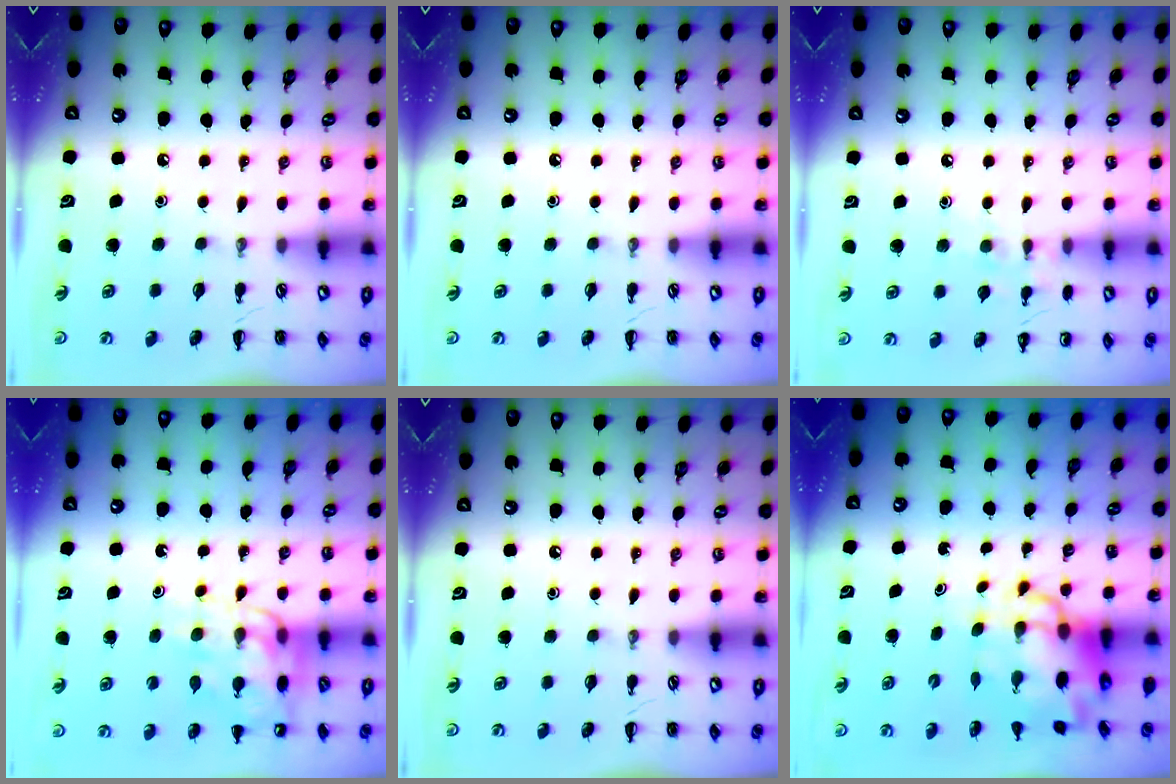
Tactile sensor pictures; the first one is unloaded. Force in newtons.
{"total": 0.0}
{"total": 5.4, "press": 5.1, "slide": 1.8}
{"total": 12.1, "press": 11.7, "slide": 2.8}
{"total": 0.0}
{"total": 9.5, "press": 9.1, "slide": 2.8}